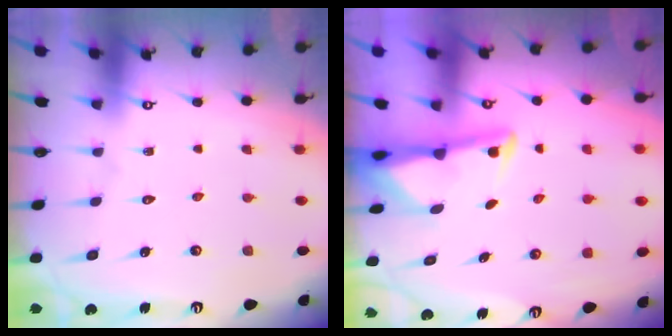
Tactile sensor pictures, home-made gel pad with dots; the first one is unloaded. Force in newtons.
{"total": 2.7, "press": 2.7, "slide": 0.7}